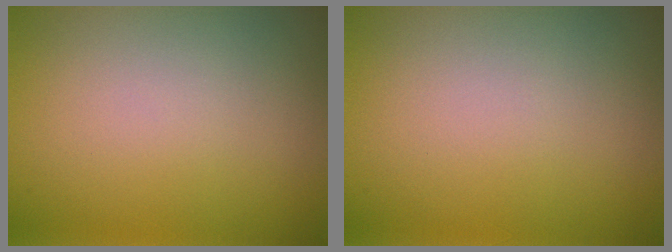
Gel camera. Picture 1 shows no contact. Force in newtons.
{"total": 0.0}